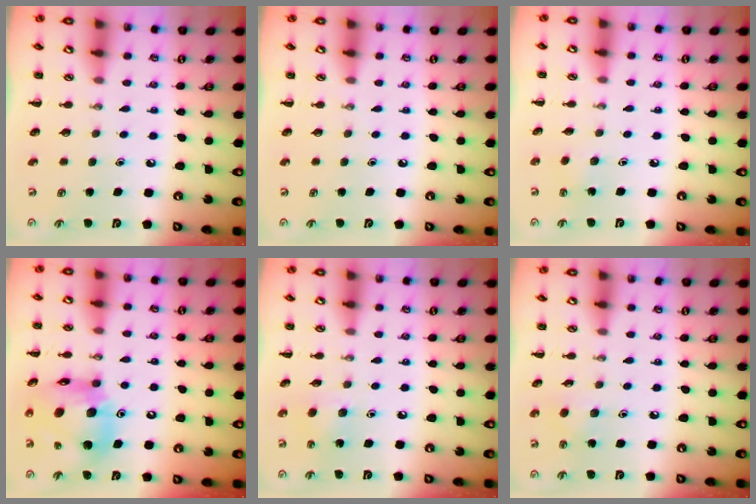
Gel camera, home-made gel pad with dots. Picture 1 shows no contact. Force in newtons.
{"total": 0.0}
{"total": 4.4, "press": 4.2, "slide": 1.5}
{"total": 15.4, "press": 14.7, "slide": 4.3}
{"total": 3.5, "press": 3.5, "slide": 0.5}
{"total": 2.3, "press": 2.2, "slide": 0.8}